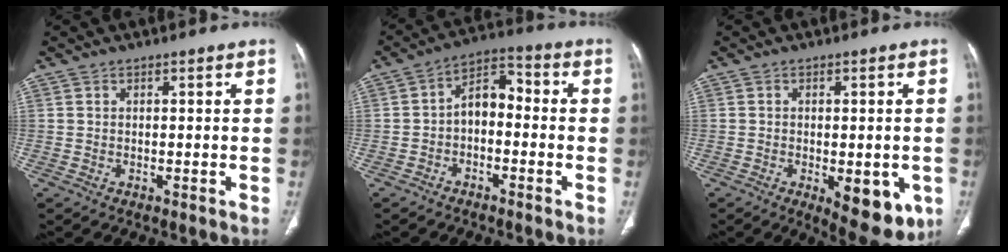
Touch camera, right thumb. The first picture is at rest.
{"total": 7.2, "force": [-1.5, 4.5, 5.4], "torque": [-0.073, 0.040, -0.039]}
{"total": 10.2, "force": [-3.3, 4.5, 8.5], "torque": [-0.087, -0.009, -0.033]}